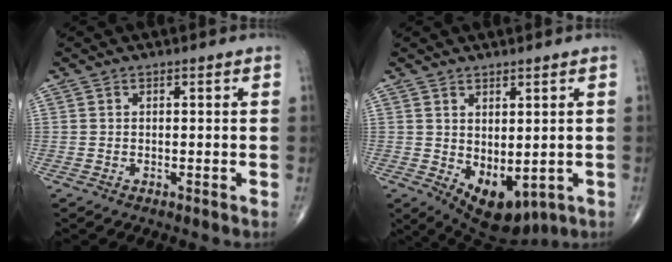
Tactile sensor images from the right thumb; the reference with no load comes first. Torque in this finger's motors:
{"motor_torque": [-0.14, 0.64, 0.05, -0.18, 0.18]}